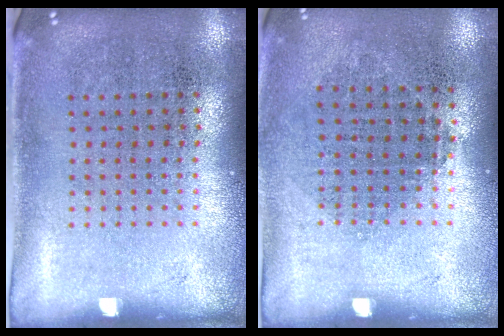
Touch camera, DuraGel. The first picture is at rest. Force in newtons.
{"total": 0.8, "press": 0.7, "slide": 0.3}